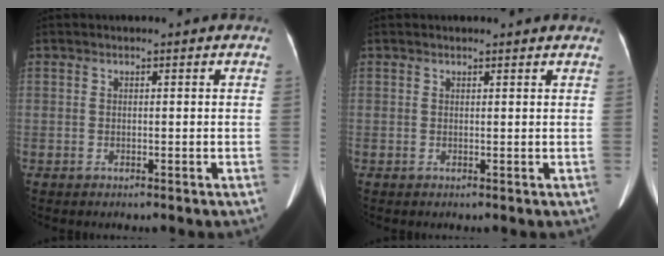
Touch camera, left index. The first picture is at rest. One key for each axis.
{"total": 2.9, "fx": 2.8, "fy": 0.4, "fz": 0.9, "tx": -0.011, "ty": 0.001, "tz": 0.025}